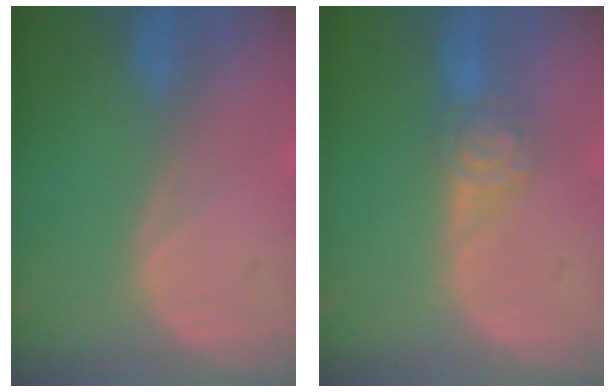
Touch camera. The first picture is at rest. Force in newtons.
{"total": 4.3, "press": 4.3, "slide": 0.2}